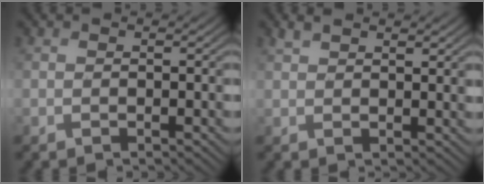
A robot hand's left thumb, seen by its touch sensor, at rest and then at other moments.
{"total": 2.5, "force": [1.9, 0.9, 1.4], "torque": [-0.031, 0.001, 0.041]}